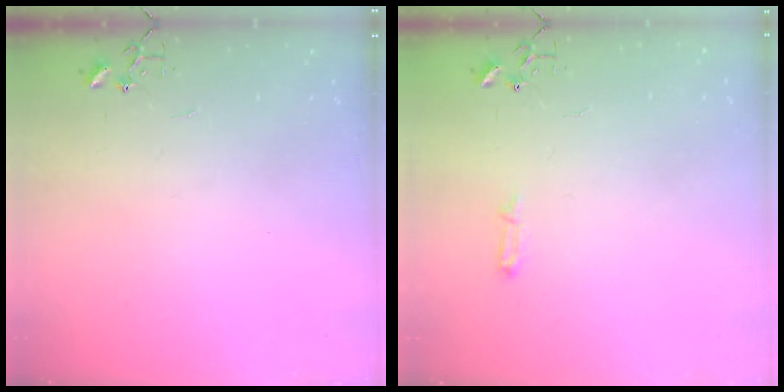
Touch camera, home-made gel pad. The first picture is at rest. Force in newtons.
{"total": 4.8, "press": 4.8, "slide": 0.5}